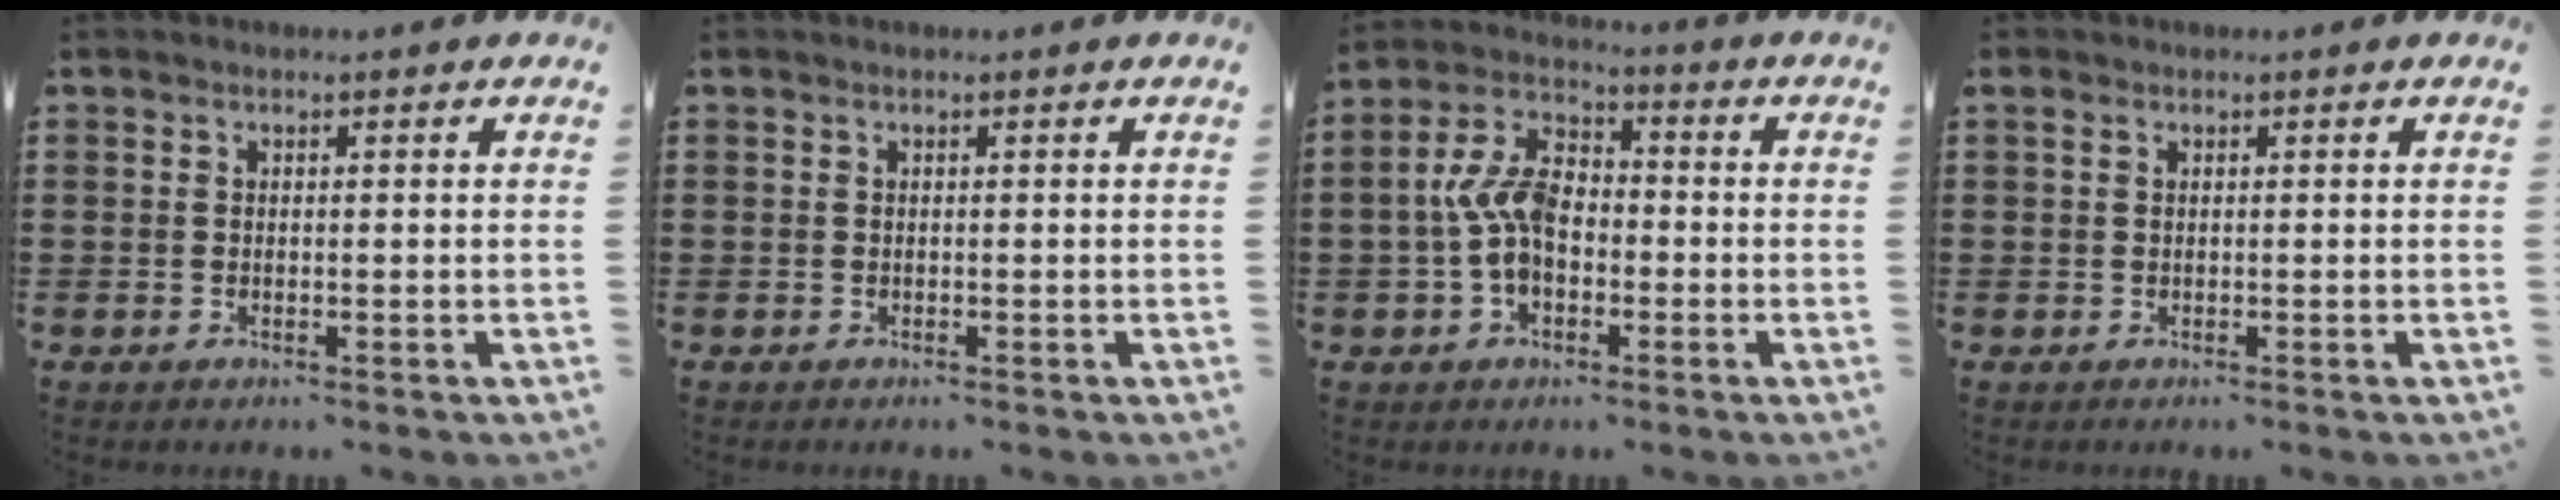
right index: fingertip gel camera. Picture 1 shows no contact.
{"total": 0.0}
{"total": 8.4, "force": [-0.9, 5.2, 6.6], "torque": [-0.165, 0.002, -0.025]}
{"total": 0.7, "force": [0.2, 0.6, 0.3], "torque": [-0.007, 0.006, 0.003]}